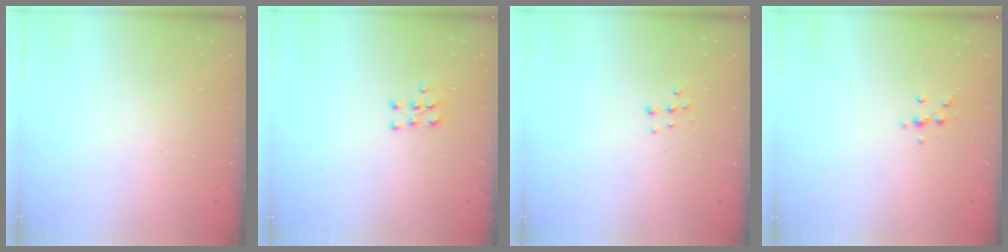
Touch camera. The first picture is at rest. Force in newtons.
{"total": 5.3, "press": 5.3, "slide": 0.4}
{"total": 5.2, "press": 5.2, "slide": 0.7}
{"total": 3.8, "press": 3.6, "slide": 1.2}